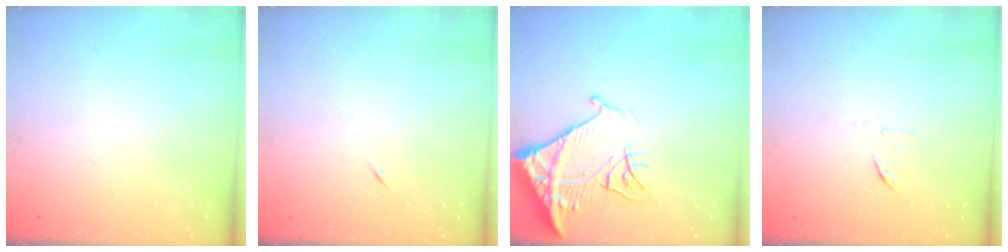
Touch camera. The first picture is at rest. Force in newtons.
{"total": 3.8, "press": 3.7, "slide": 1.1}
{"total": 15.3, "press": 15.2, "slide": 1.7}
{"total": 6.0, "press": 6.0, "slide": 0.4}